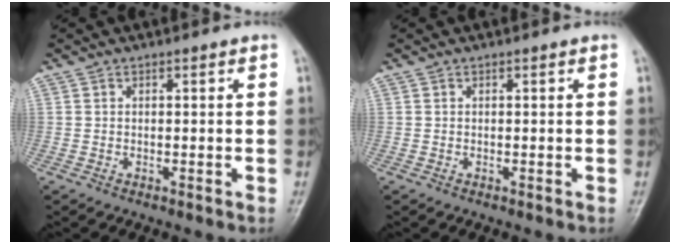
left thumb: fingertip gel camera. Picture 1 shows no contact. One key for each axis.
{"total": 0.0}